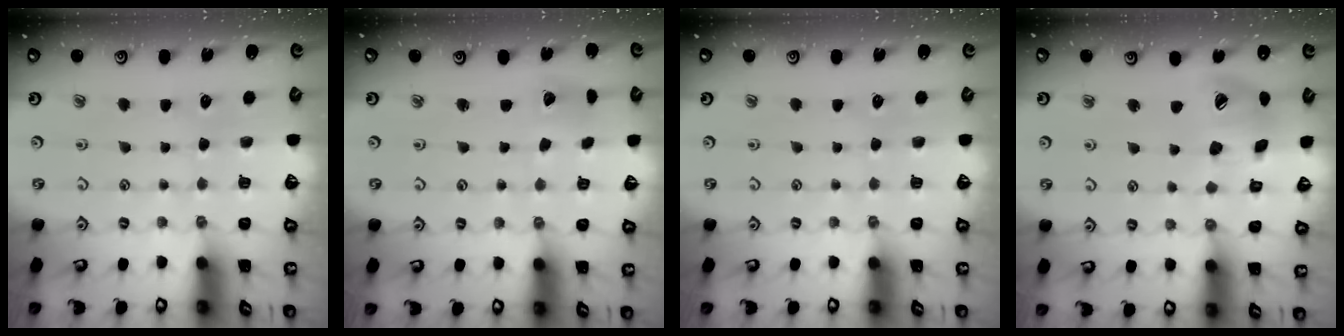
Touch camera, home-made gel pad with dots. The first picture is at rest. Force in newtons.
{"total": 2.8, "press": 2.8, "slide": 0.3}
{"total": 0.0}
{"total": 14.5, "press": 14.4, "slide": 2.2}